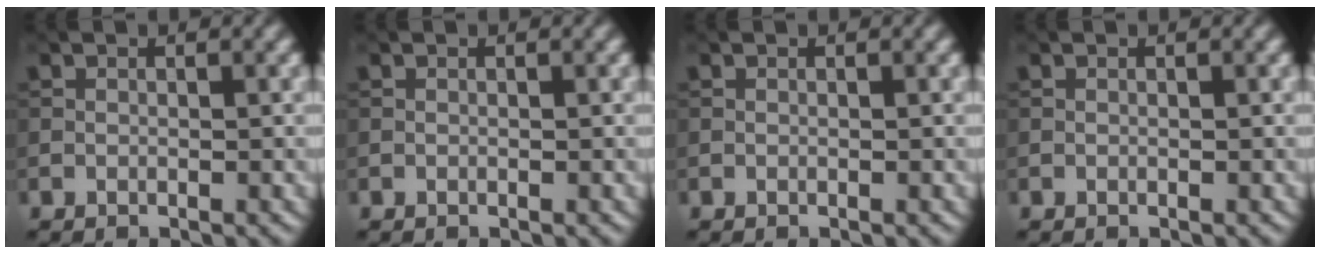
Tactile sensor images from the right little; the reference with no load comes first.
{"total": 0.0}
{"total": 0.0}
{"total": 0.0}